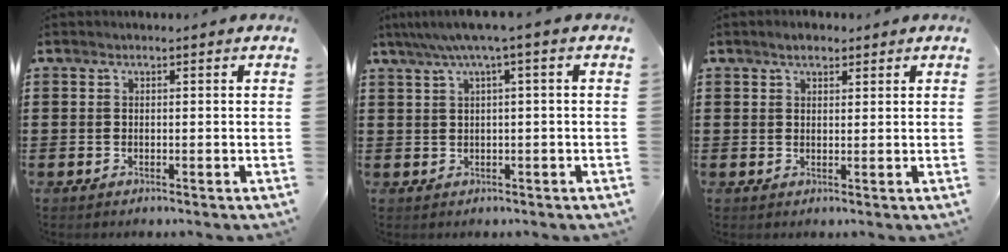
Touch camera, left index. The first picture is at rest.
{"total": 3.3, "force": [0.6, -0.1, 3.2], "torque": [-0.062, 0.000, 0.005]}
{"total": 2.6, "force": [2.0, 1.1, 1.2], "torque": [-0.029, 0.008, 0.038]}